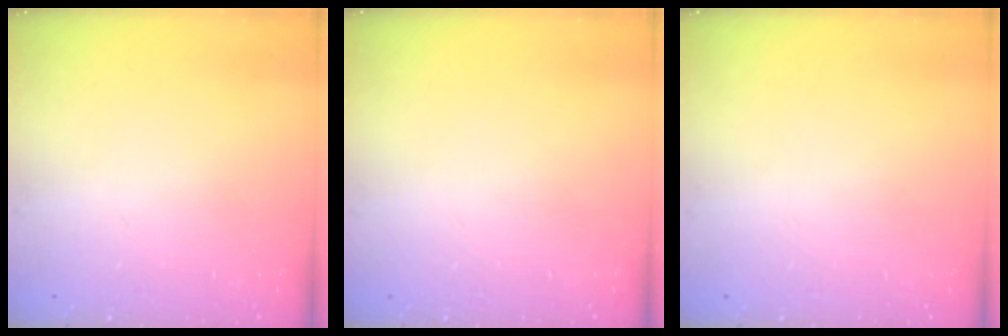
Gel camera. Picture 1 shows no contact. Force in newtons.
{"total": 0.0}
{"total": 0.0}